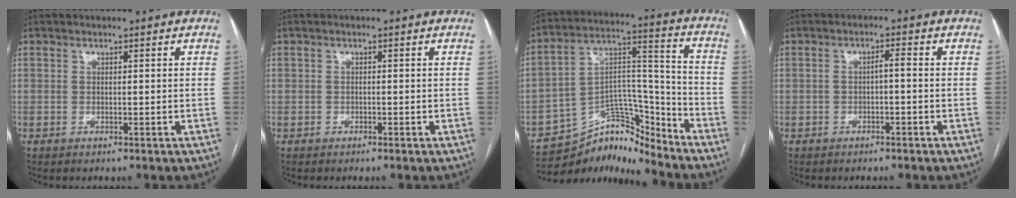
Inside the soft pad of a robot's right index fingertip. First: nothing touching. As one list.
[{"total": 0.6, "force": [-0.3, 0.5, 0.0], "torque": [-0.003, 0.003, -0.009]}, {"total": 11.2, "force": [-10.7, 3.1, 1.1], "torque": [-0.006, 0.081, -0.191]}, {"total": 1.8, "force": [-0.5, 0.3, 1.7], "torque": [-0.030, 0.006, -0.008]}]